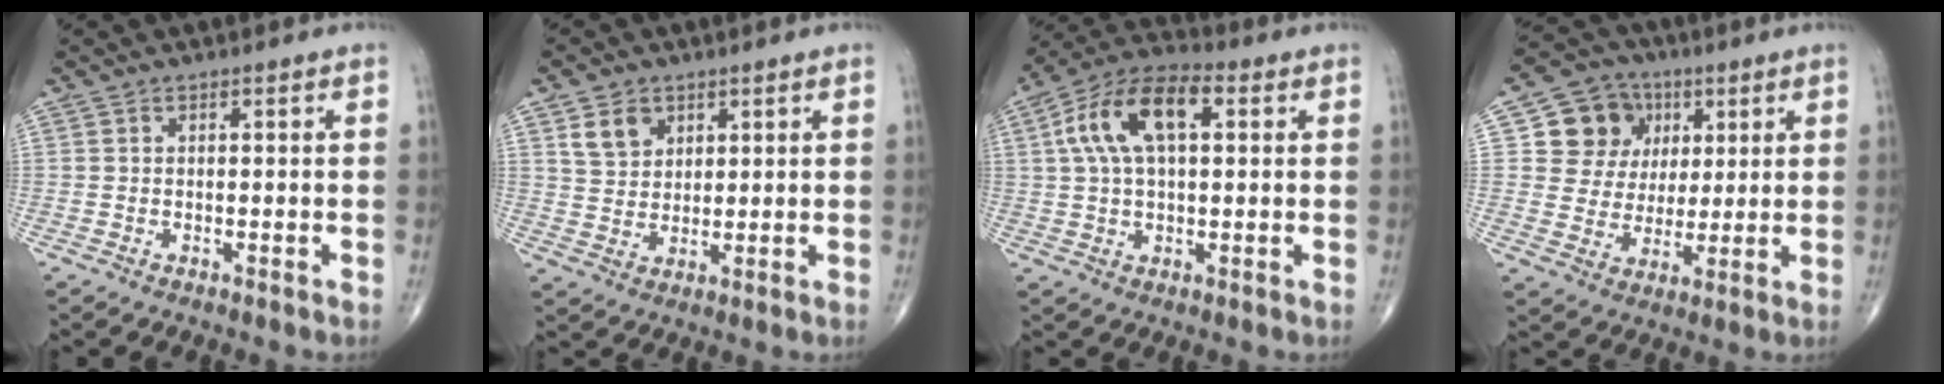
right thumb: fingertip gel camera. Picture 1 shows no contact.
{"total": 5.8, "force": [2.9, 4.3, 2.5], "torque": [-0.028, -0.016, 0.058]}
{"total": 13.7, "force": [3.4, 6.9, 11.3], "torque": [-0.218, 0.031, 0.057]}
{"total": 11.6, "force": [3.8, 10.4, 3.5], "torque": [-0.013, -0.002, 0.064]}